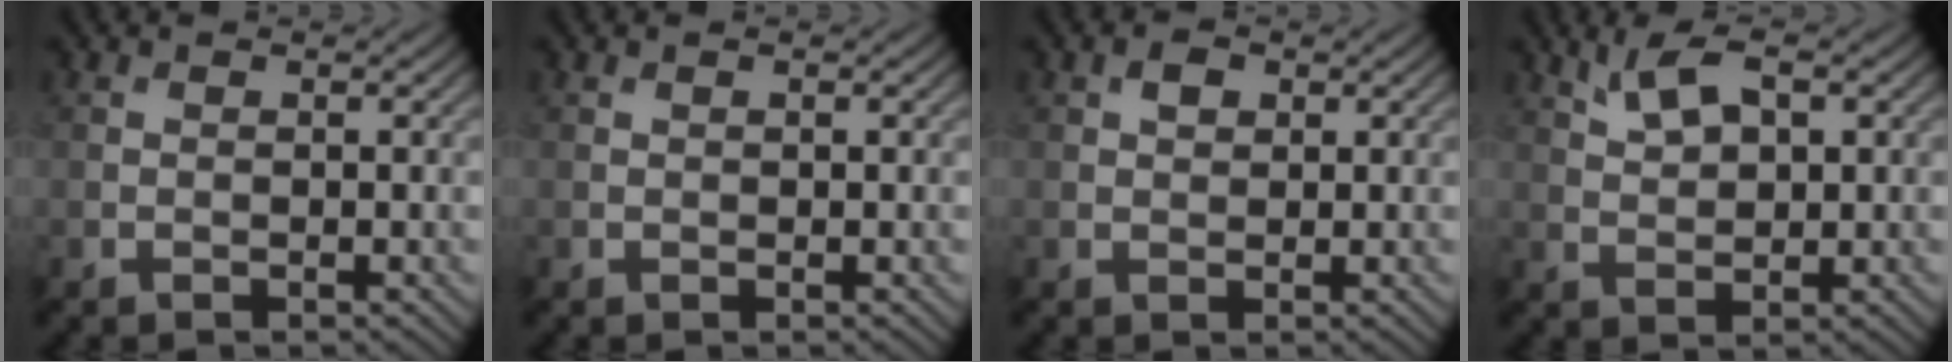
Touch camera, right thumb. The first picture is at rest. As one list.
[{"total": 0.0}, {"total": 1.5, "force": [0.7, 1.0, 0.9], "torque": [-0.015, 0.002, 0.010]}, {"total": 4.7, "force": [2.4, 2.0, 3.5], "torque": [-0.082, 0.005, 0.049]}]